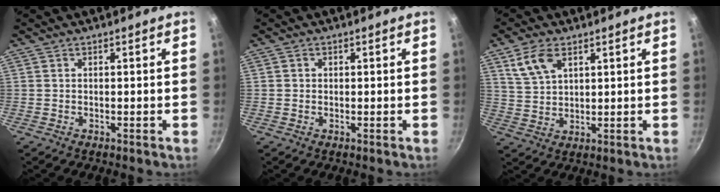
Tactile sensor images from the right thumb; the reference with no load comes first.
{"total": 1.0, "force": [0.1, 0.9, 0.2], "torque": [0.001, 0.000, -0.002]}
{"total": 6.9, "force": [3.7, 3.8, 4.4], "torque": [-0.078, -0.010, 0.077]}